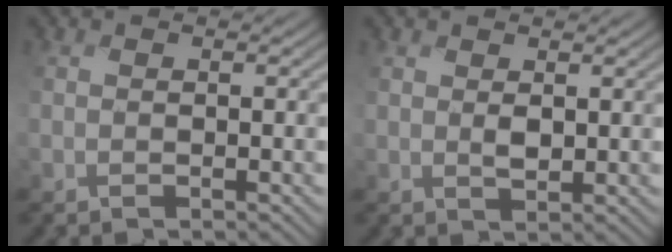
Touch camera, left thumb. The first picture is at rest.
{"total": 1.4, "force": [0.7, 0.7, 1.0], "torque": [-0.026, -0.004, 0.014]}